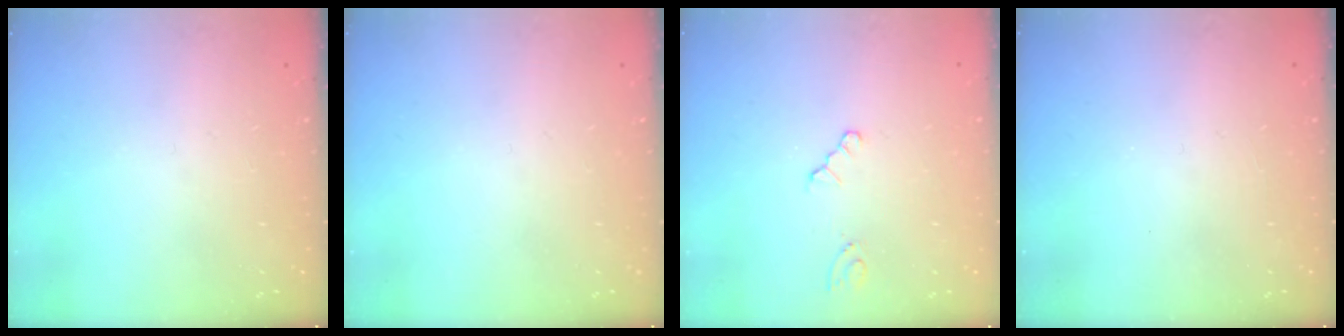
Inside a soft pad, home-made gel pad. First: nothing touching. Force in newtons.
{"total": 0.0}
{"total": 1.3, "press": 1.2, "slide": 0.2}
{"total": 0.0}